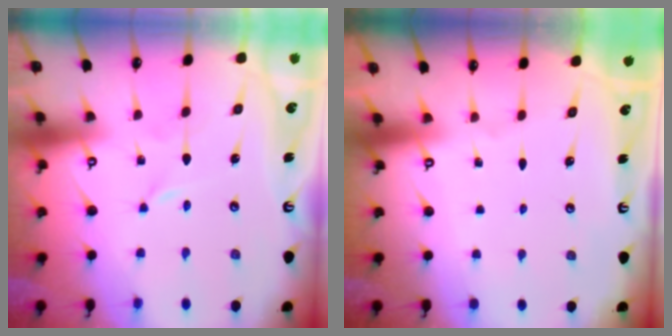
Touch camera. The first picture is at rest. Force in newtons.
{"total": 0.0}